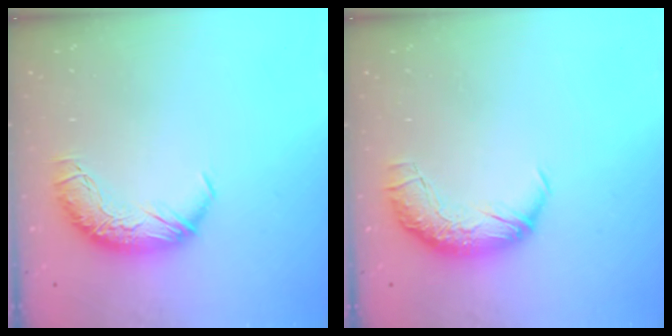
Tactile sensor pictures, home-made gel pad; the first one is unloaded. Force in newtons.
{"total": 2.4, "press": 1.1, "slide": 2.1}